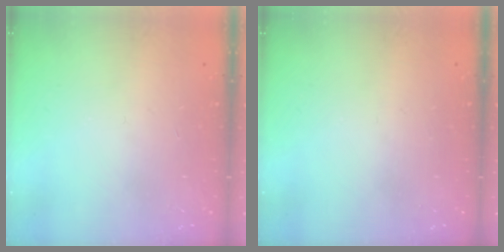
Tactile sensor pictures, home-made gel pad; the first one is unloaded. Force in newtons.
{"total": 0.0}